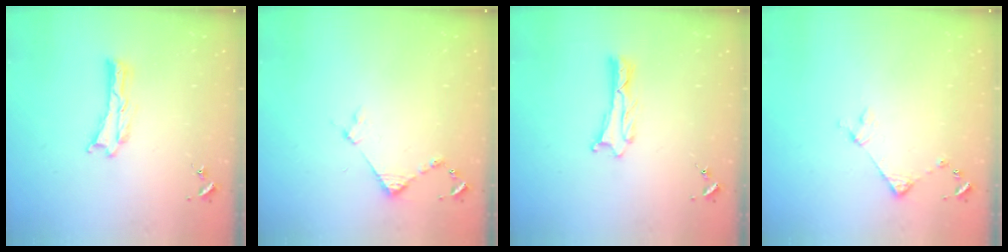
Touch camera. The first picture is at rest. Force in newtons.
{"total": 3.5, "press": 3.5, "slide": 0.3}
{"total": 1.2, "press": 1.2, "slide": 0.0}
{"total": 3.8, "press": 3.7, "slide": 0.3}